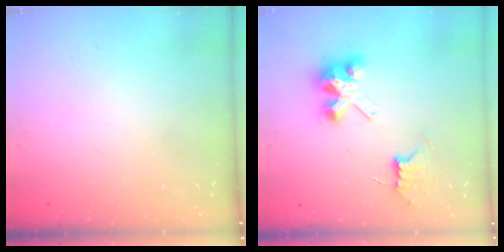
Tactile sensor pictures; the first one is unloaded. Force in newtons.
{"total": 7.5, "press": 7.5, "slide": 0.6}